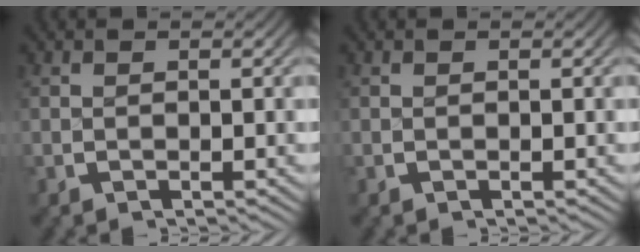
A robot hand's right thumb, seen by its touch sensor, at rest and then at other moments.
{"total": 0.0}